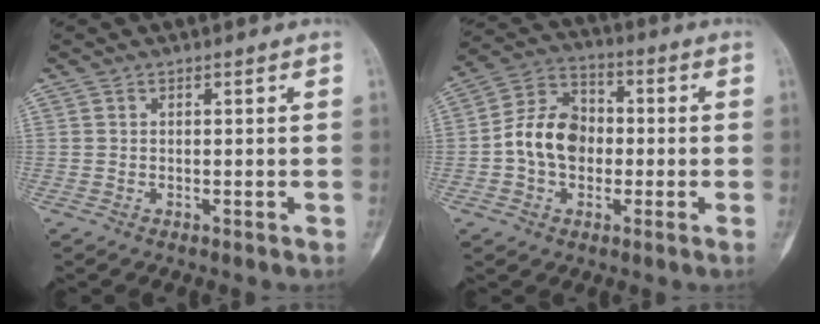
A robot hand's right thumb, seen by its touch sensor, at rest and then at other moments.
{"total": 10.9, "force": [-1.1, 8.0, 7.3], "torque": [-0.117, 0.034, -0.031]}